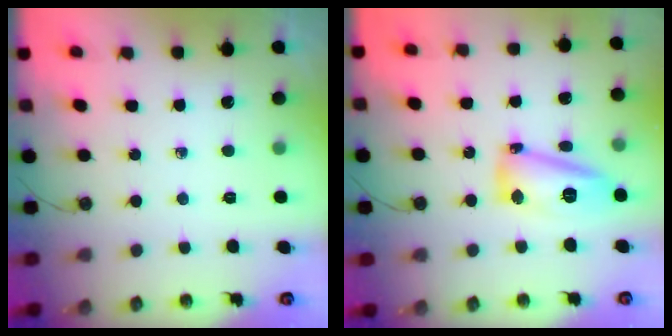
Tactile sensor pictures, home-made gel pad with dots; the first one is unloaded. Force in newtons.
{"total": 14.4, "press": 14.2, "slide": 2.5}